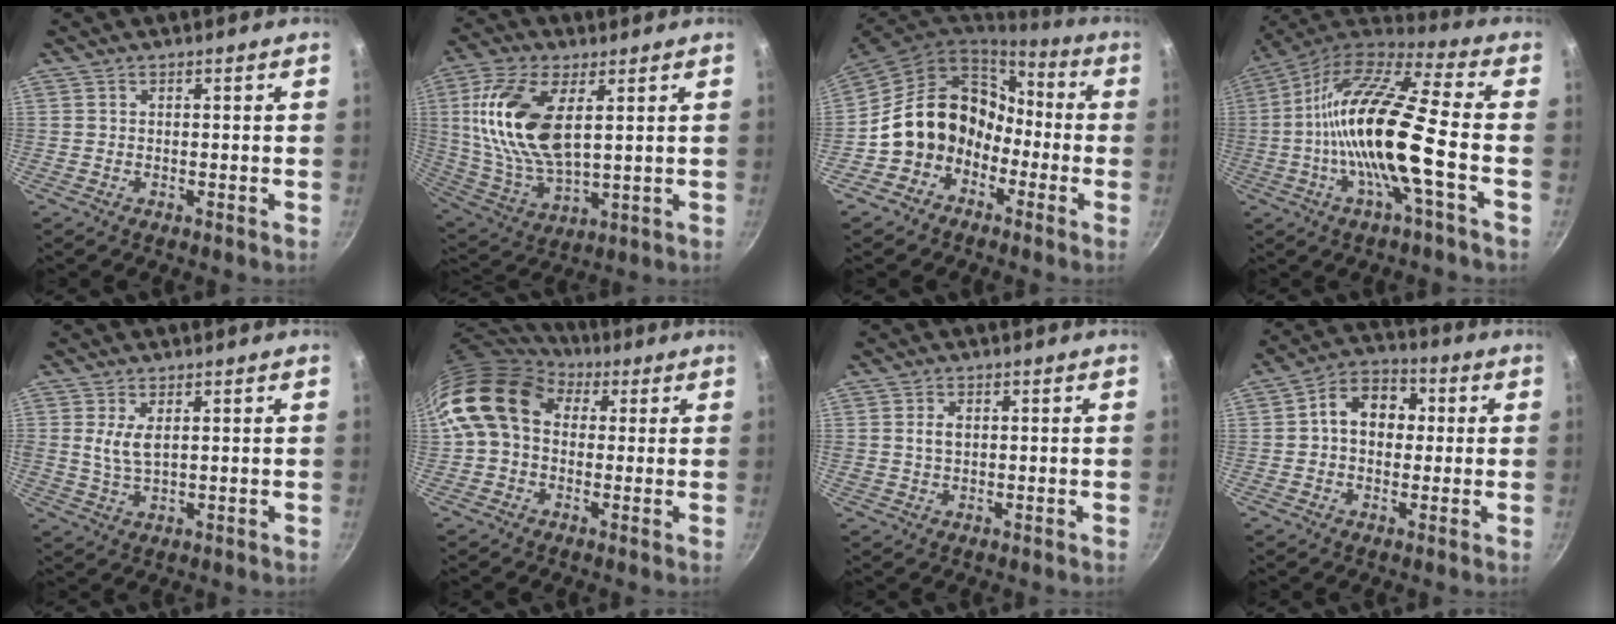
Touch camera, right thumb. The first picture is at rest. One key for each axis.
{"total": 18.2, "fx": 4.6, "fy": 9.2, "fz": 15.1, "tx": -0.296, "ty": -0.015, "tz": 0.095}
{"total": 15.4, "fx": -4.4, "fy": 12.8, "fz": 7.3, "tx": -0.091, "ty": 0.075, "tz": -0.076}
{"total": 20.0, "fx": -3.4, "fy": 3.8, "fz": 19.3, "tx": -0.355, "ty": 0.033, "tz": -0.082}
{"total": 4.6, "fx": 1.3, "fy": 2.2, "fz": 3.8, "tx": -0.073, "ty": -0.013, "tz": 0.030}
{"total": 13.9, "fx": 3.4, "fy": 10.5, "fz": 8.4, "tx": -0.128, "ty": 0.017, "tz": 0.041}
{"total": 2.6, "fx": 0.5, "fy": 1.7, "fz": 1.9, "tx": -0.026, "ty": 0.001, "tz": 0.011}
{"total": 10.0, "fx": 1.1, "fy": 7.5, "fz": 6.5, "tx": -0.061, "ty": 0.022, "tz": 0.000}